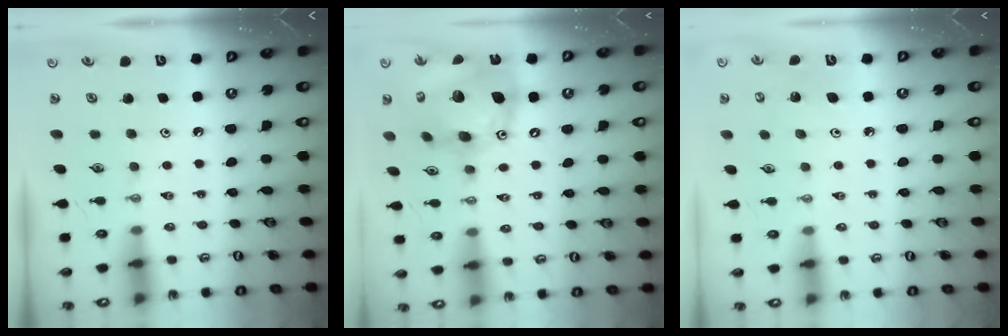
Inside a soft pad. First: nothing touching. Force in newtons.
{"total": 22.1, "press": 21.9, "slide": 3.3}
{"total": 4.8, "press": 4.7, "slide": 0.9}